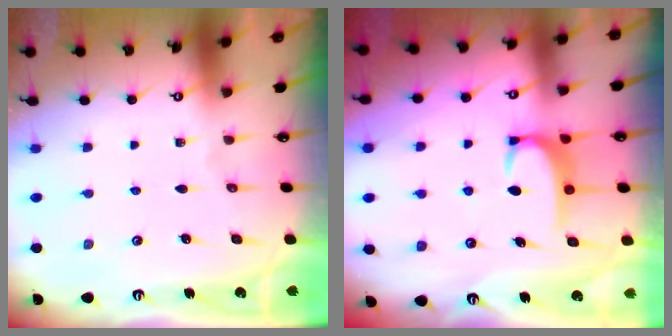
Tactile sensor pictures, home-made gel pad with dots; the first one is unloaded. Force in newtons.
{"total": 3.5, "press": 3.5, "slide": 0.4}